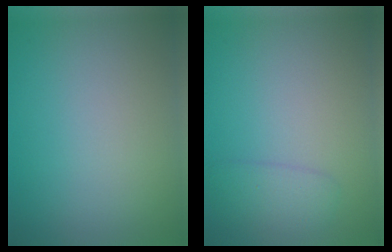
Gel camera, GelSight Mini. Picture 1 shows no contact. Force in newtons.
{"total": 2.1, "press": 2.1, "slide": 0.1}